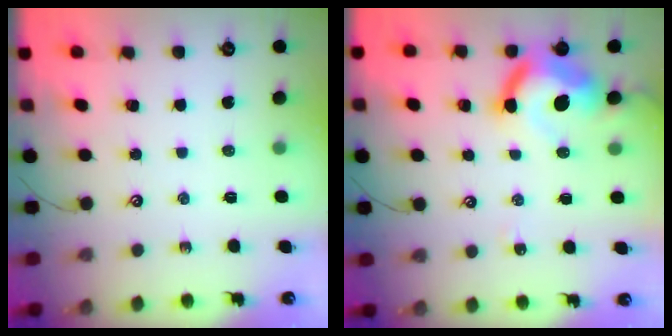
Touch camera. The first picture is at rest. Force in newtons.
{"total": 11.5, "press": 11.5, "slide": 1.2}